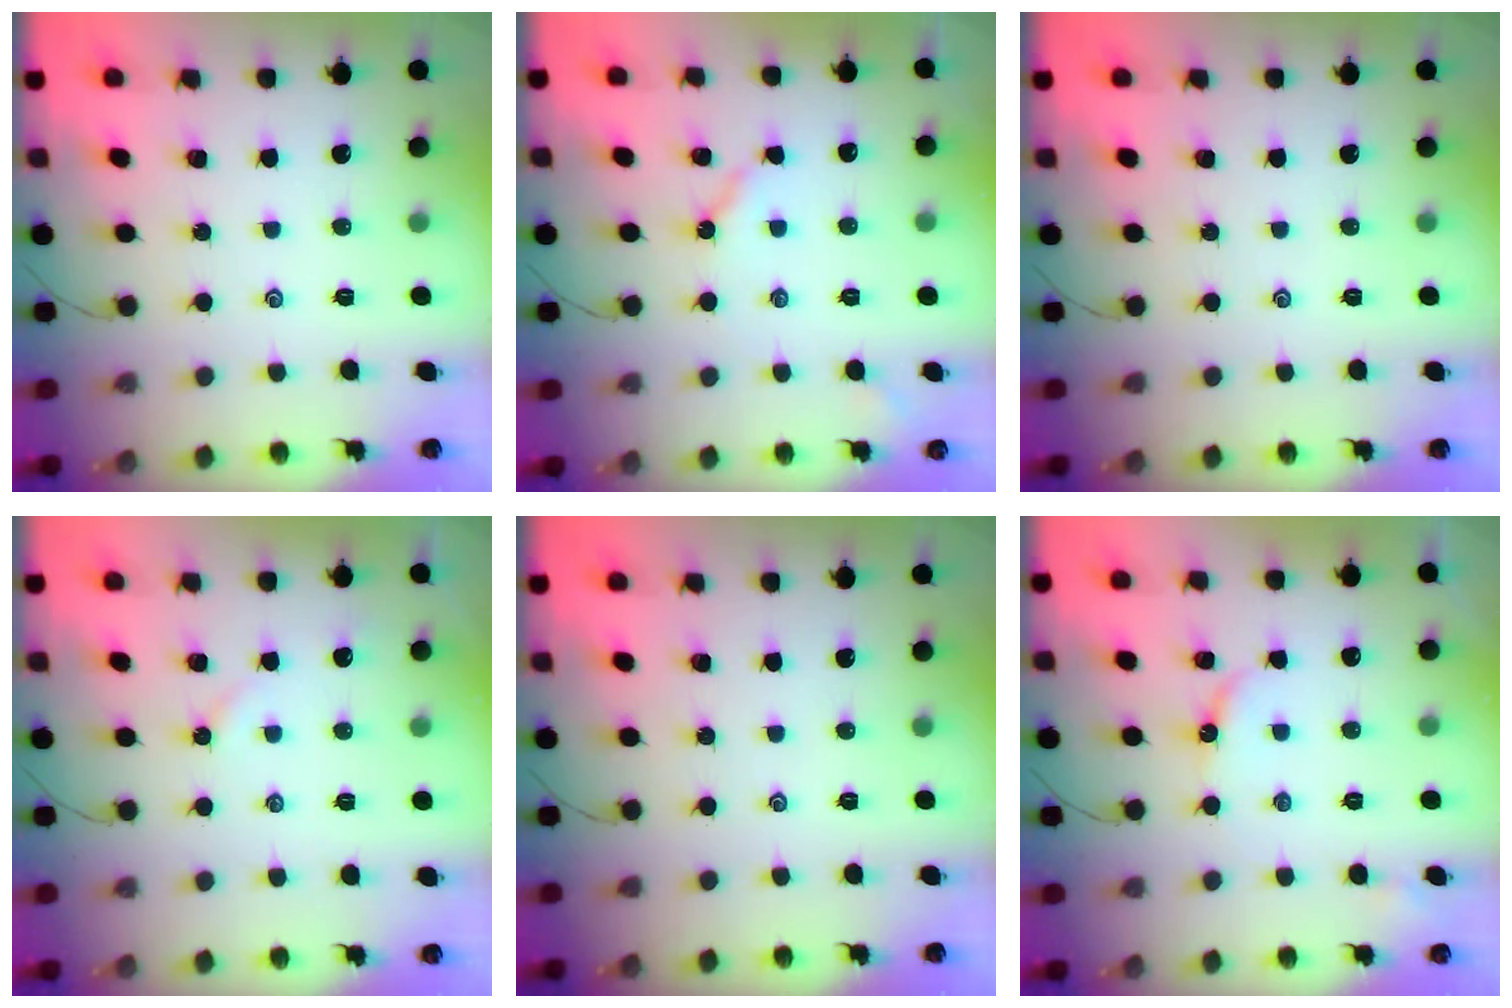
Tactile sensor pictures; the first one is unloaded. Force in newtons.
{"total": 3.9, "press": 3.9, "slide": 0.1}
{"total": 0.0}
{"total": 3.3, "press": 3.3, "slide": 0.3}
{"total": 0.0}
{"total": 5.2, "press": 5.1, "slide": 0.6}